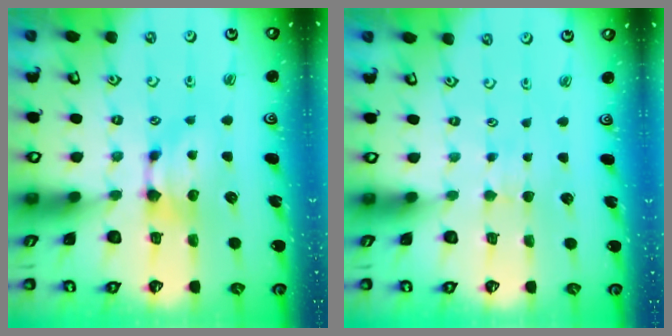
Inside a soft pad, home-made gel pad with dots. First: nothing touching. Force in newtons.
{"total": 2.7, "press": 2.7, "slide": 0.4}